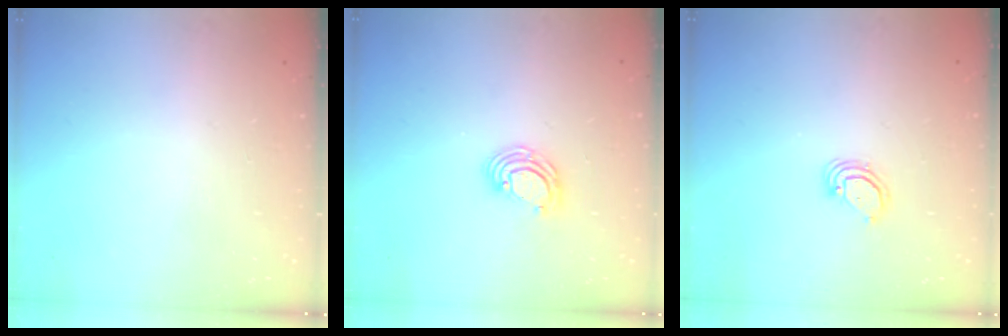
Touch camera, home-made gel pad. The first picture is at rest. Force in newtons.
{"total": 6.5, "press": 6.5, "slide": 0.6}
{"total": 2.9, "press": 2.9, "slide": 0.2}